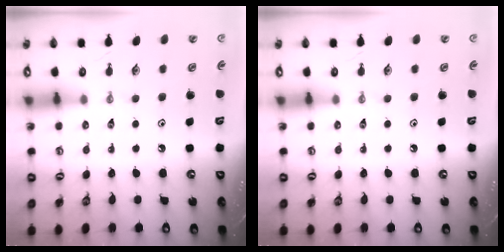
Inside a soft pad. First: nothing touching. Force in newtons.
{"total": 0.0}